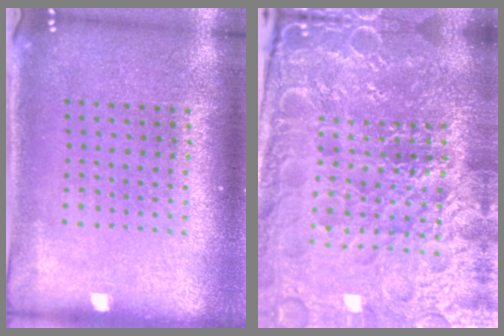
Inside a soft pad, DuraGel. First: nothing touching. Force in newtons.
{"total": 5.9, "press": 5.4, "slide": 2.4}